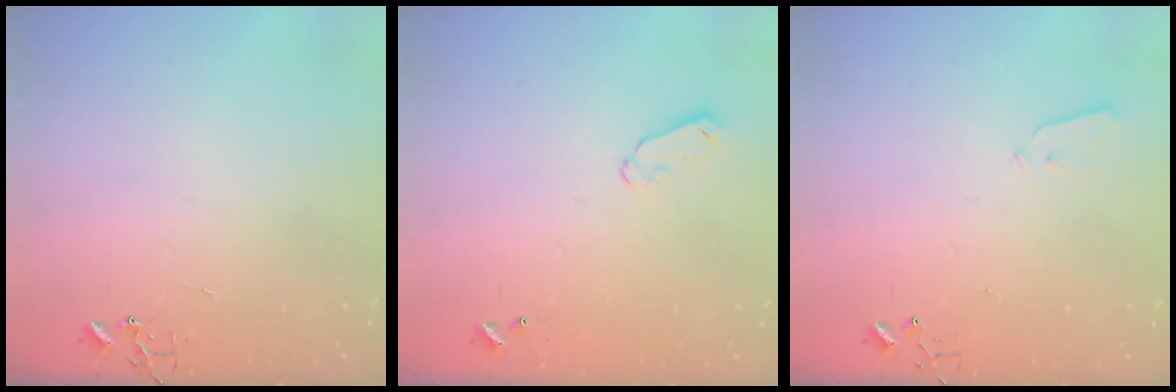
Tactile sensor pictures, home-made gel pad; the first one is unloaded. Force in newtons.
{"total": 4.1, "press": 4.0, "slide": 0.4}
{"total": 3.0, "press": 2.9, "slide": 0.7}